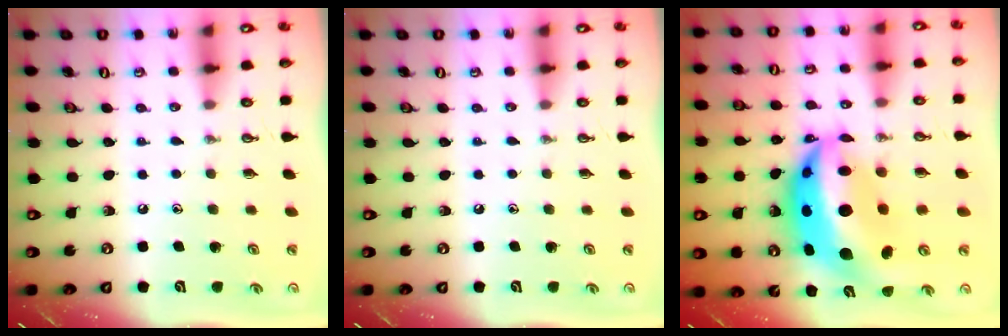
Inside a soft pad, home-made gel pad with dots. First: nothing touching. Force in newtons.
{"total": 0.0}
{"total": 19.4, "press": 19.4, "slide": 1.6}